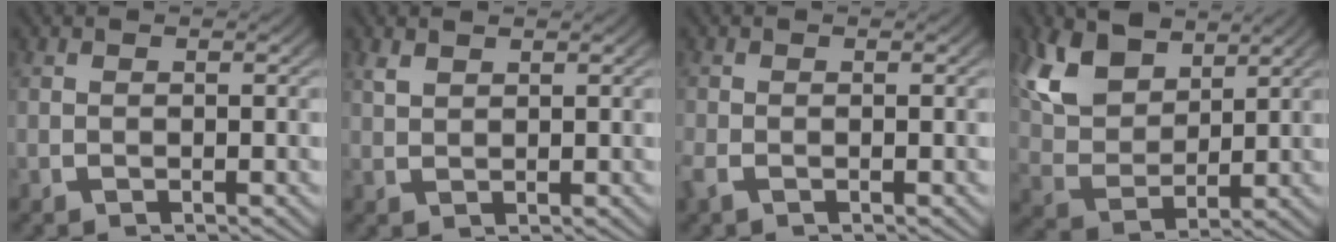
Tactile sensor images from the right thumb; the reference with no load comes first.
{"total": 1.4, "force": [1.3, 0.3, 0.5], "torque": [-0.006, 0.004, 0.031]}
{"total": 1.1, "force": [-0.6, 0.7, 0.6], "torque": [-0.019, -0.002, -0.013]}
{"total": 8.4, "force": [3.4, 5.3, 5.5], "torque": [-0.134, -0.018, 0.073]}